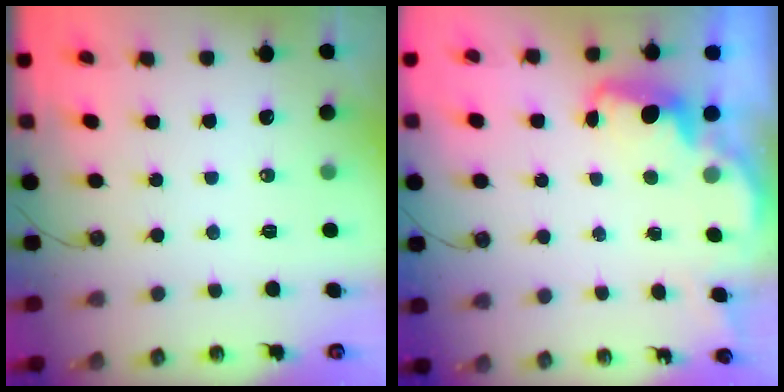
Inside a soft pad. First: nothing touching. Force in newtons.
{"total": 2.5, "press": 2.4, "slide": 0.6}